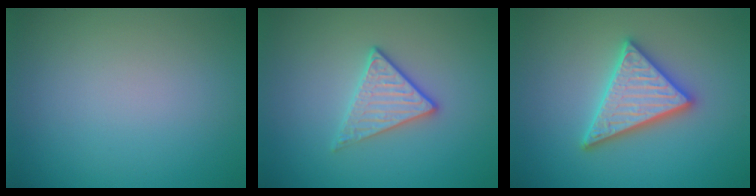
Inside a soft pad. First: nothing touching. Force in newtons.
{"total": 2.9, "press": 2.6, "slide": 1.2}
{"total": 4.8, "press": 4.8, "slide": 0.7}